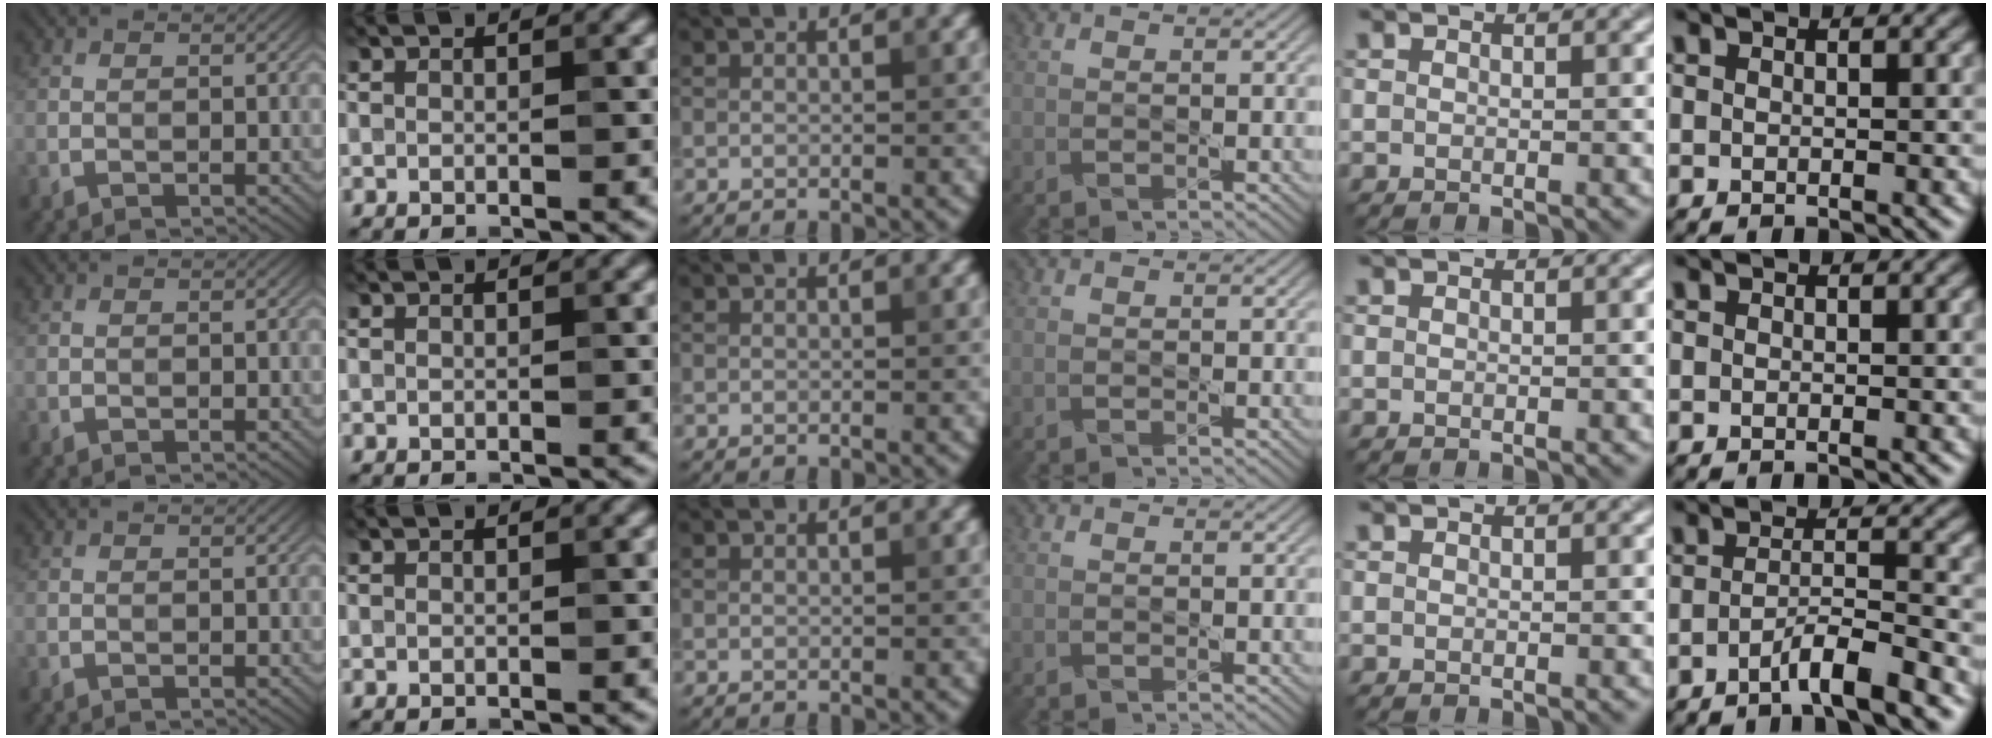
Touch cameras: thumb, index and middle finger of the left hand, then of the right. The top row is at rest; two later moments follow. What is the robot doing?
{"motion": "pour", "object": "bucket"}